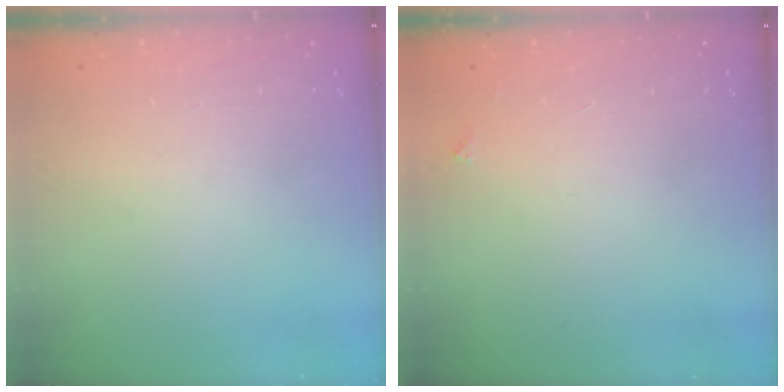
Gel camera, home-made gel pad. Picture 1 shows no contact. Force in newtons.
{"total": 2.0, "press": 2.0, "slide": 0.3}